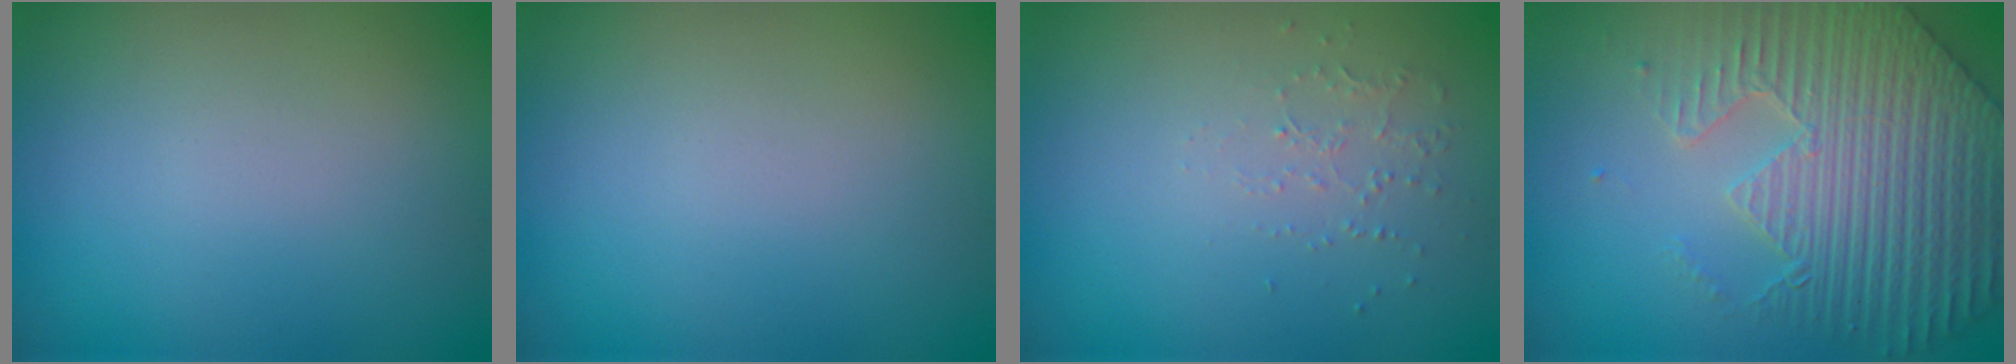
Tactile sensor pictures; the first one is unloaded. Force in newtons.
{"total": 0.0}
{"total": 0.8, "press": 0.5, "slide": 0.6}
{"total": 6.5, "press": 5.6, "slide": 3.2}